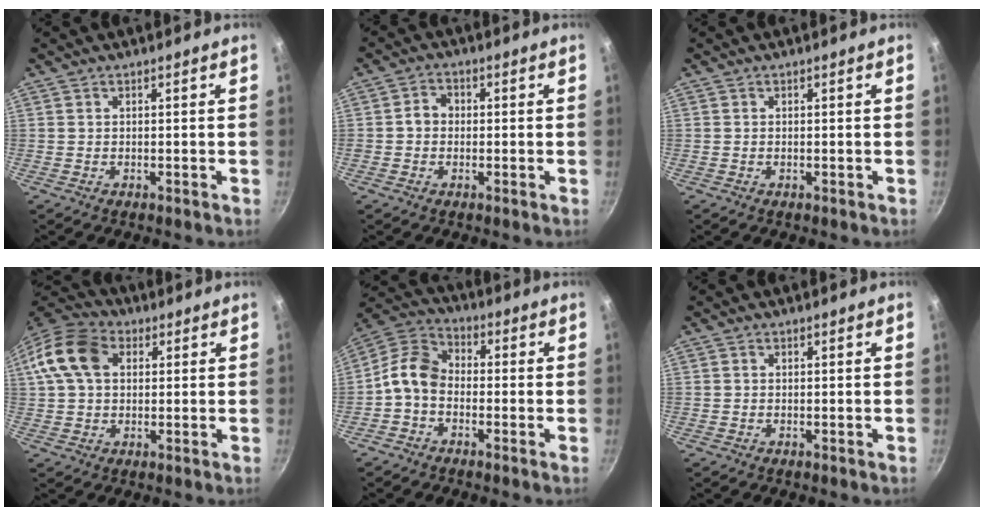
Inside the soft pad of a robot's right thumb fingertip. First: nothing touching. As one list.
[{"total": 3.3, "force": [-0.2, 2.9, 1.6], "torque": [-0.009, 0.013, -0.009]}, {"total": 0.0}, {"total": 12.4, "force": [3.0, 8.8, 8.1], "torque": [-0.139, 0.021, 0.037]}, {"total": 8.2, "force": [-2.1, 6.0, 5.3], "torque": [-0.096, 0.042, -0.064]}, {"total": 0.0}]